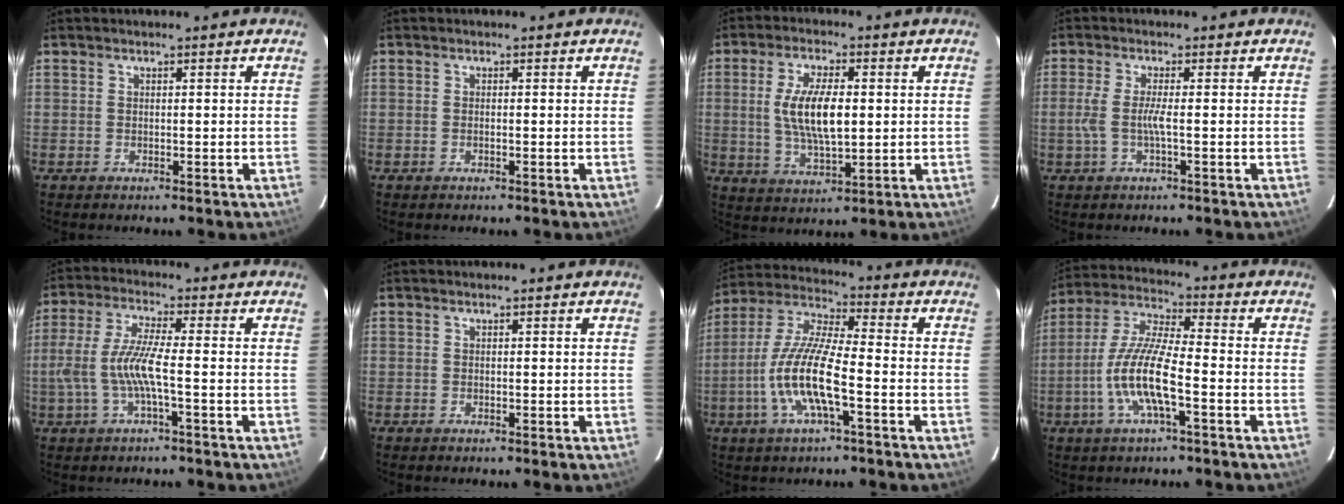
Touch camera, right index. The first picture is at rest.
{"total": 0.6, "force": [-0.3, 0.1, 0.5], "torque": [-0.011, 0.000, -0.005]}
{"total": 10.2, "force": [0.8, 3.9, 9.5], "torque": [-0.185, 0.000, 0.017]}
{"total": 3.8, "force": [-0.9, -0.2, 3.7], "torque": [-0.083, -0.003, -0.017]}
{"total": 8.5, "force": [-2.0, 0.7, 8.2], "torque": [-0.179, -0.001, -0.034]}
{"total": 0.0}
{"total": 13.2, "force": [-4.2, 2.4, 12.3], "torque": [-0.258, -0.004, -0.087]}
{"total": 12.1, "force": [-3.9, 2.2, 11.2], "torque": [-0.239, -0.003, -0.078]}